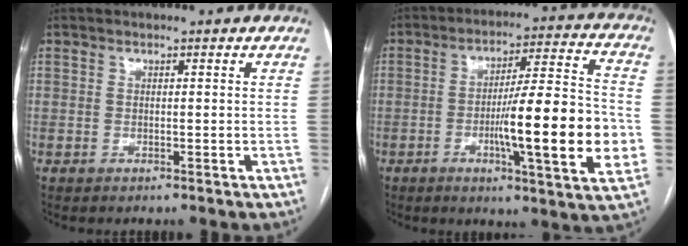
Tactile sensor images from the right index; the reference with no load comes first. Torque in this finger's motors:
{"motor_torque": [2.14, 0.00, 1.05, 0.21]}